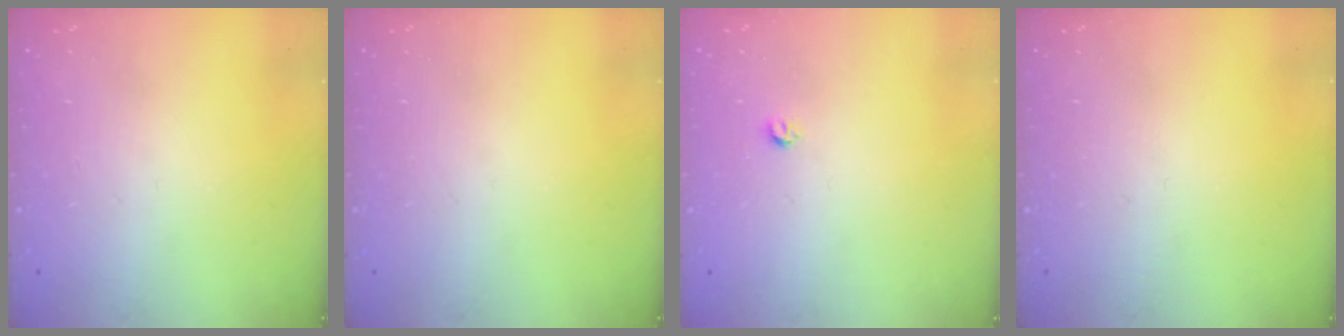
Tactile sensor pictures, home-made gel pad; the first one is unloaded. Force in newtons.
{"total": 0.0}
{"total": 3.0, "press": 3.0, "slide": 0.3}
{"total": 0.0}